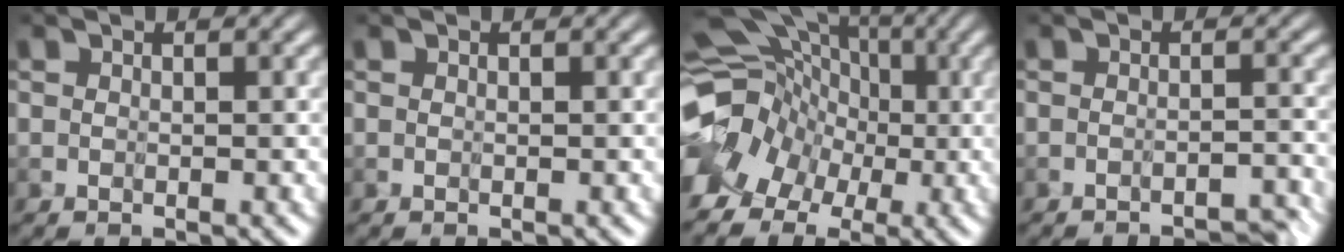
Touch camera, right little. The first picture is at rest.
{"total": 0.0}
{"total": 9.8, "force": [-1.7, 8.5, 4.6], "torque": [-0.103, 0.003, -0.052]}
{"total": 4.2, "force": [-3.5, -1.4, -1.7], "torque": [0.035, 0.000, -0.058]}